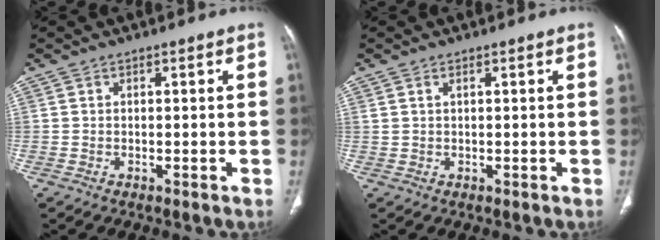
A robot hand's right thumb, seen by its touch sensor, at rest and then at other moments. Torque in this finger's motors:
{"motor_torque": [-0.07, -0.03, -0.16, -0.02, 0.07]}